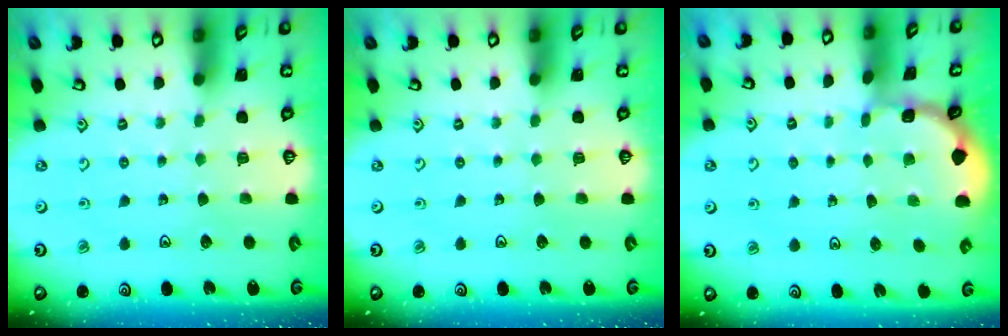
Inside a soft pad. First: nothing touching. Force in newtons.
{"total": 0.0}
{"total": 1.2, "press": 1.1, "slide": 0.1}